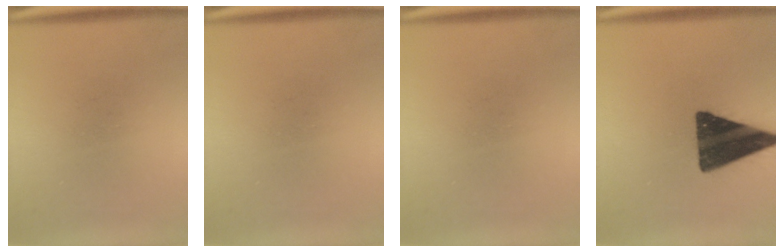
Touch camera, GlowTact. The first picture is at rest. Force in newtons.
{"total": 0.0}
{"total": 0.0}
{"total": 16.5}